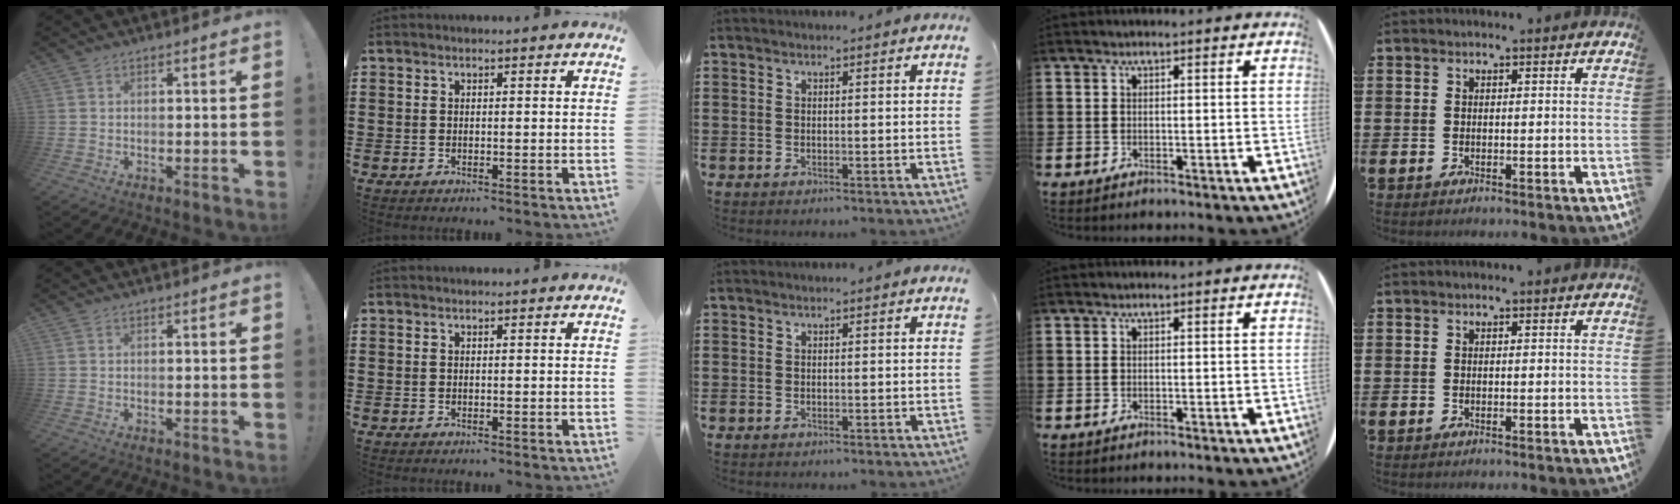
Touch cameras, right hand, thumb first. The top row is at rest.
{}